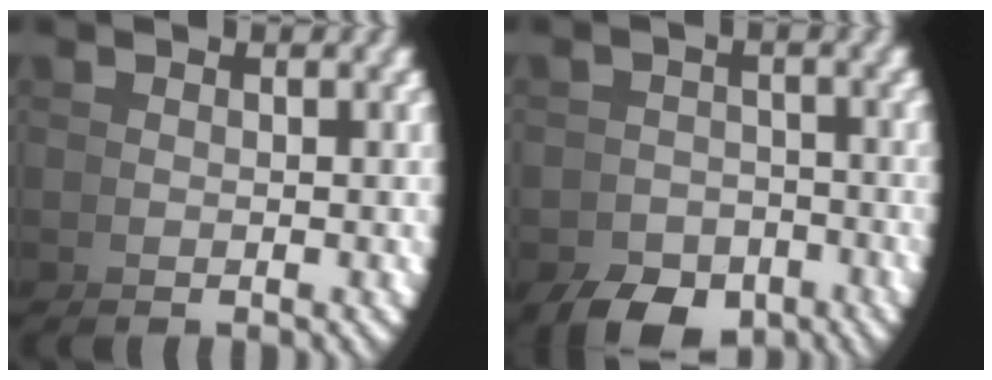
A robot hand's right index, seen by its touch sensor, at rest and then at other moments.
{"total": 5.2, "force": [-4.4, 2.6, 1.2], "torque": [0.001, -0.011, -0.073]}